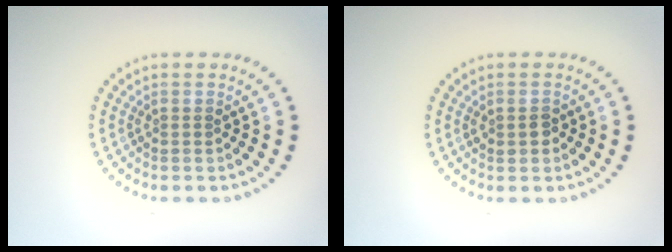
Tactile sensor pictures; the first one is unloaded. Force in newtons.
{"total": 1.2, "press": 1.2, "slide": 0.0}